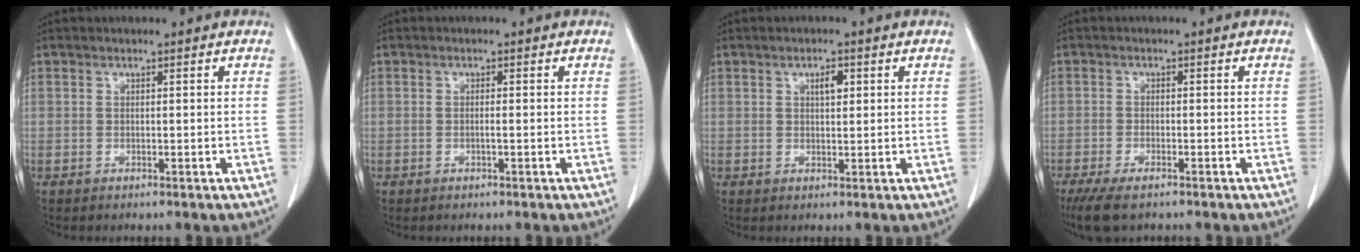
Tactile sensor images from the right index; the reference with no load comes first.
{"total": 0.7, "force": [-0.1, 0.0, 0.7], "torque": [-0.012, 0.001, 0.001]}
{"total": 2.1, "force": [0.8, 0.8, 1.8], "torque": [-0.030, -0.001, 0.014]}
{"total": 5.9, "force": [-4.4, 1.7, 3.6], "torque": [-0.062, -0.013, -0.073]}